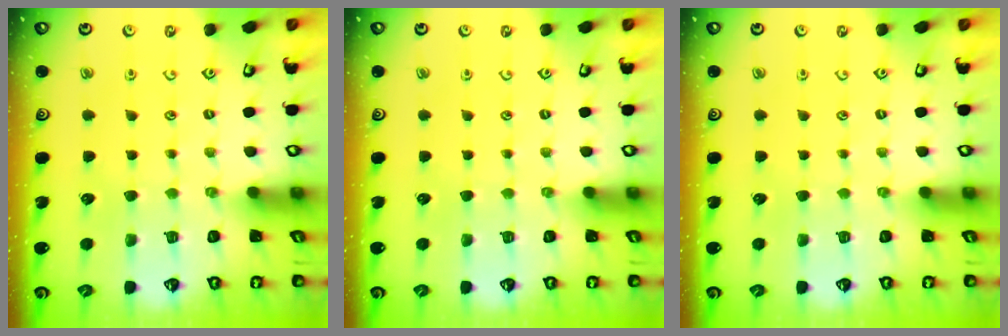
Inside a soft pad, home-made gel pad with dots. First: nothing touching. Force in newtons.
{"total": 0.0}
{"total": 0.0}